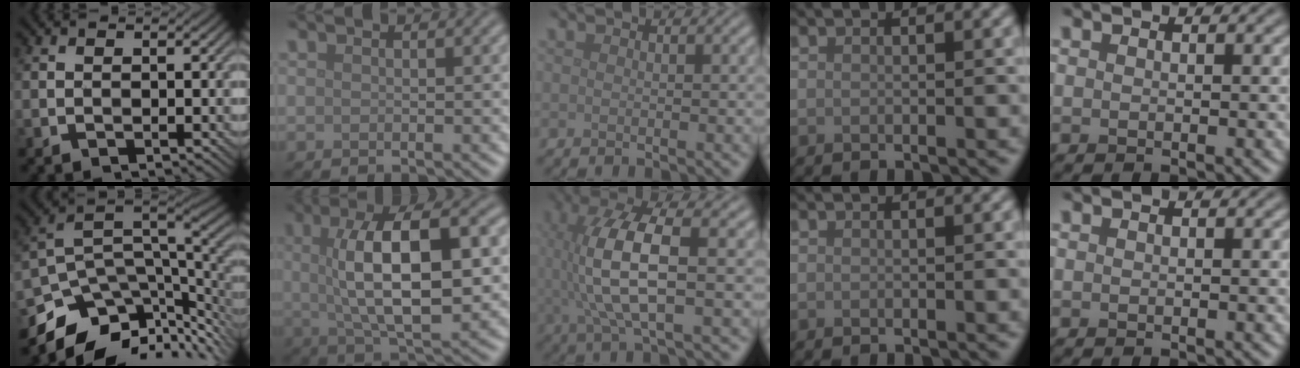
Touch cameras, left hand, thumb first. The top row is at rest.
{"thumb": {"total": 11.3, "force": [-5.1, 6.5, 7.7], "torque": [-0.157, -0.023, -0.082]}, "index": {"total": 11.0, "force": [1.1, 4.0, 10.2], "torque": [-0.159, 0.010, 0.017]}, "middle": {"total": 8.0, "force": [0.4, 2.6, 7.5], "torque": [-0.162, 0.004, 0.010]}}